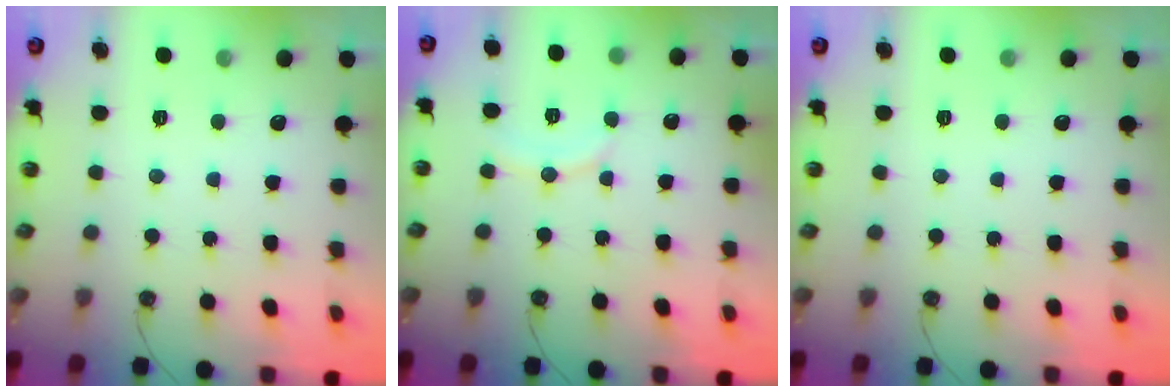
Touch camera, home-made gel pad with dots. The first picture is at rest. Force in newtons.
{"total": 6.3, "press": 6.3, "slide": 0.7}
{"total": 0.0}